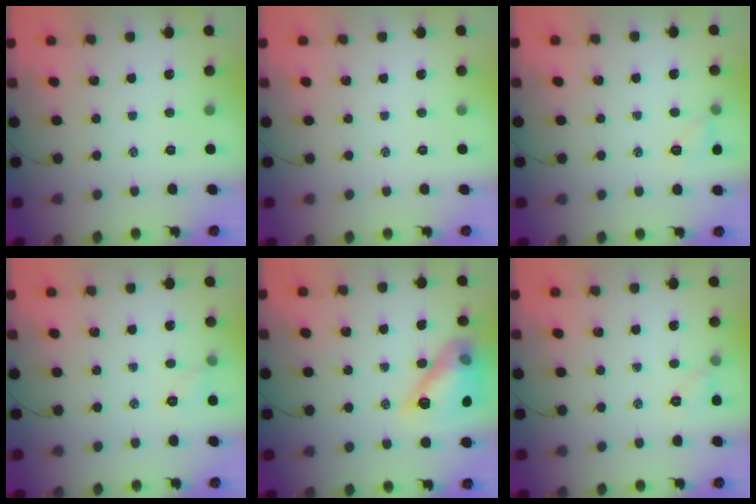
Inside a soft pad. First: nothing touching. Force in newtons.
{"total": 0.0}
{"total": 6.2, "press": 6.0, "slide": 1.6}
{"total": 5.3, "press": 5.0, "slide": 1.5}
{"total": 14.3, "press": 14.2, "slide": 1.1}
{"total": 4.6, "press": 4.4, "slide": 1.3}